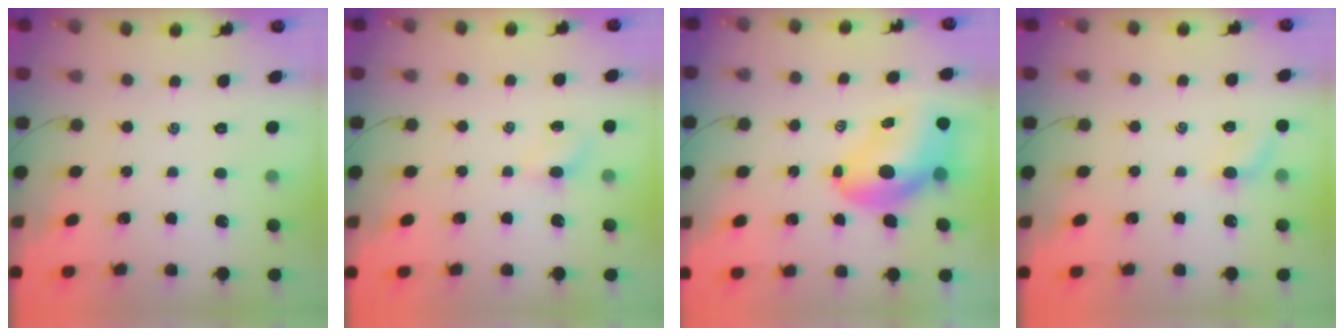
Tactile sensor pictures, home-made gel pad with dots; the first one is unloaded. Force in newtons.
{"total": 2.9, "press": 2.8, "slide": 0.9}
{"total": 10.6, "press": 10.2, "slide": 3.0}
{"total": 5.4, "press": 5.3, "slide": 1.3}